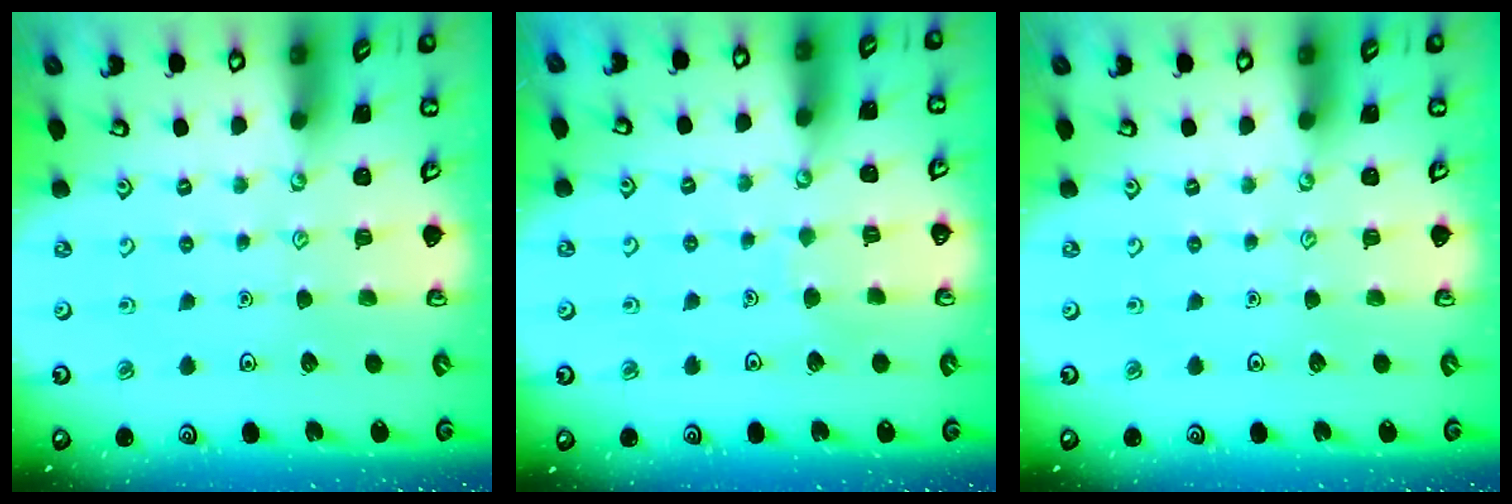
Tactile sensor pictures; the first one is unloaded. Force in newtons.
{"total": 3.9, "press": 3.9, "slide": 0.2}
{"total": 0.0}